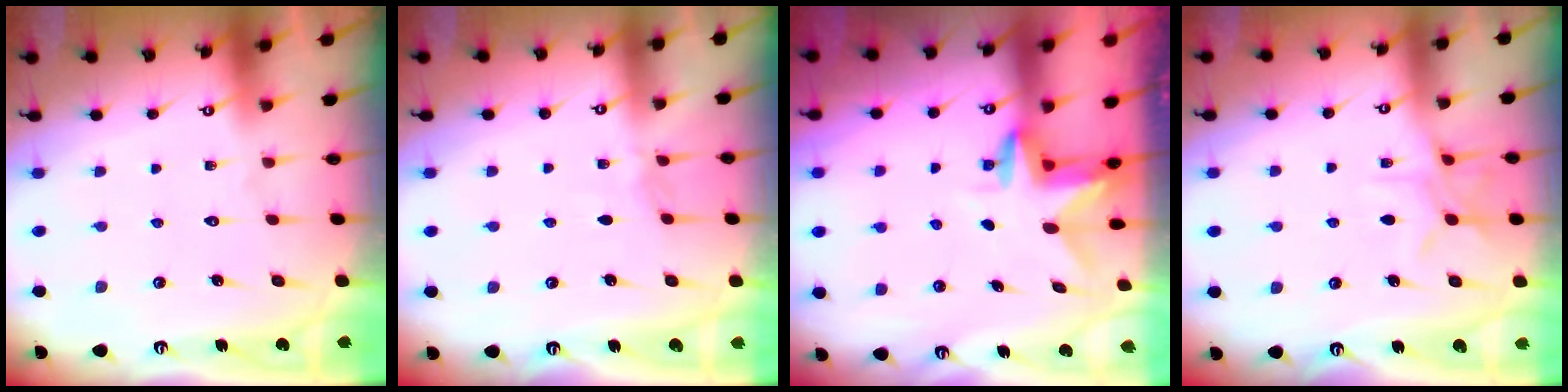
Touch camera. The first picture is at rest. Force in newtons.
{"total": 2.9, "press": 2.9, "slide": 0.5}
{"total": 3.1, "press": 3.1, "slide": 0.3}
{"total": 7.7, "press": 7.7, "slide": 0.6}